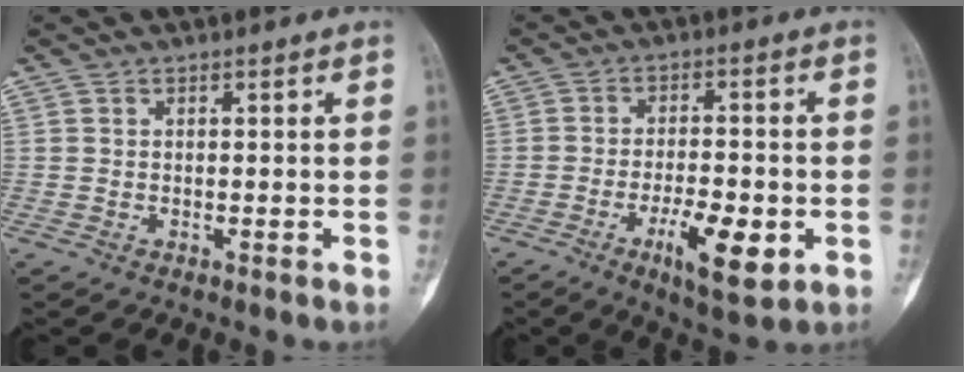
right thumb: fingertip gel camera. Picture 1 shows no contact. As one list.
[{"total": 10.1, "force": [-3.6, 3.5, 8.8], "torque": [-0.138, 0.005, -0.054]}]